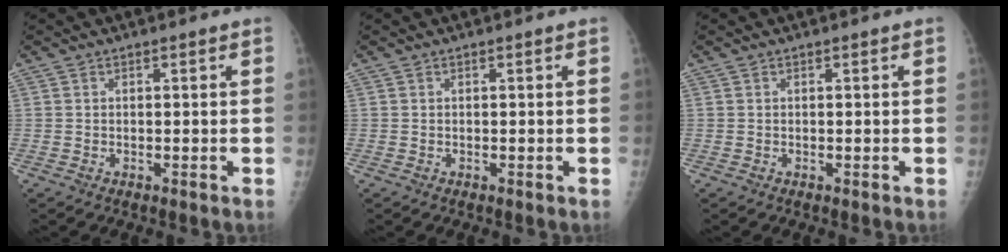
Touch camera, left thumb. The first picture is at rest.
{"total": 0.0}
{"total": 0.0}